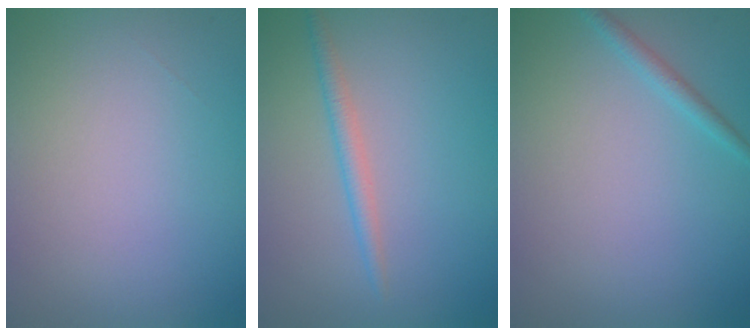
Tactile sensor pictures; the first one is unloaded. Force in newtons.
{"total": 1.7, "press": 1.7, "slide": 0.0}
{"total": 1.1, "press": 1.1, "slide": 0.1}